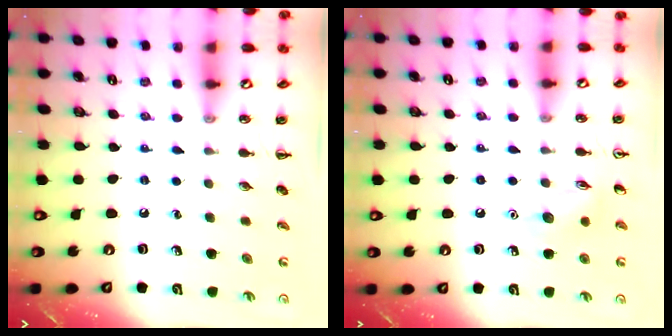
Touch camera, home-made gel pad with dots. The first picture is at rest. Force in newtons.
{"total": 7.6, "press": 7.5, "slide": 0.9}